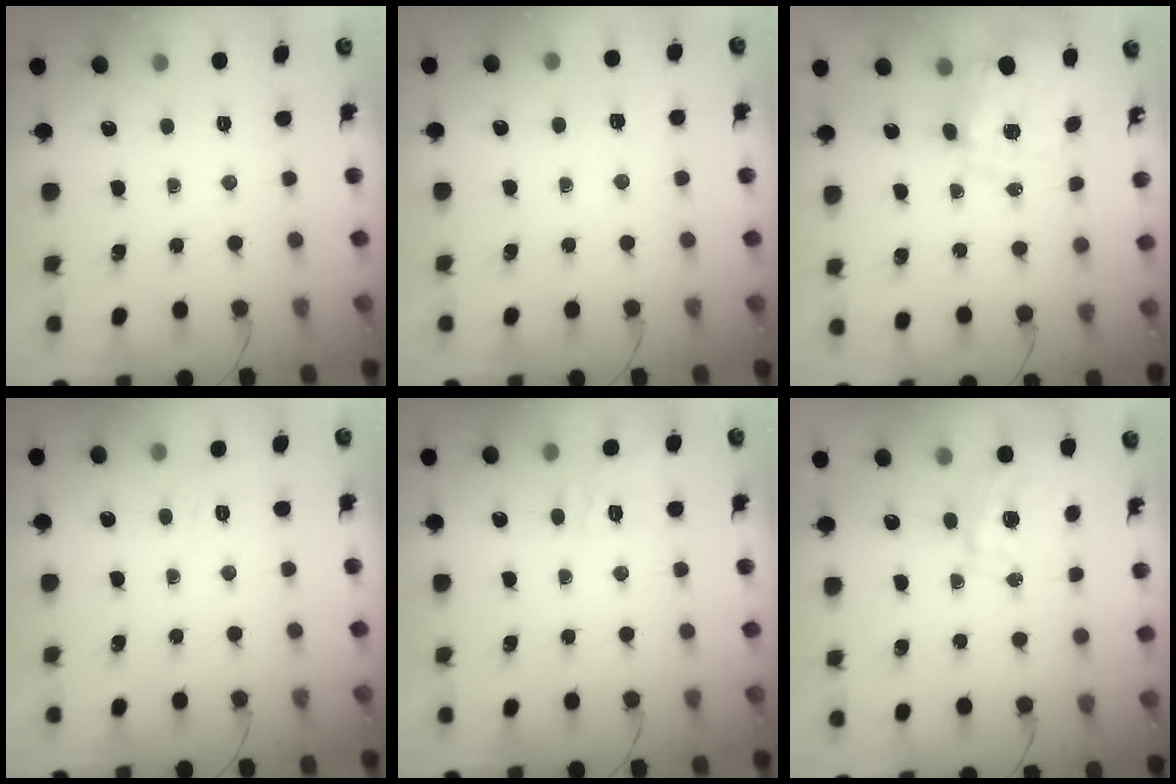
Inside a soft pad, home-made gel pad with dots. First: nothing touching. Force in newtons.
{"total": 2.2, "press": 1.3, "slide": 1.8}
{"total": 10.7, "press": 10.5, "slide": 1.6}
{"total": 1.9, "press": 0.3, "slide": 1.9}
{"total": 10.2, "press": 10.2, "slide": 1.1}
{"total": 0.9, "press": 0.7, "slide": 0.6}